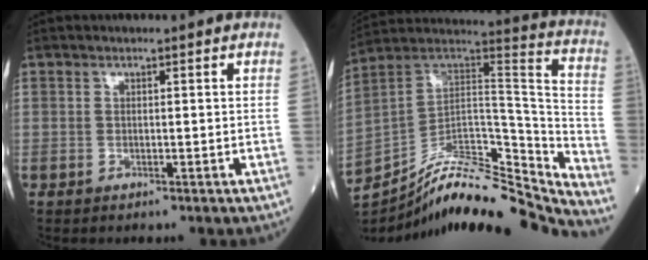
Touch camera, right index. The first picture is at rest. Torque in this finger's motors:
{"motor_torque": [-0.23, -0.45, 0.30, 0.06]}